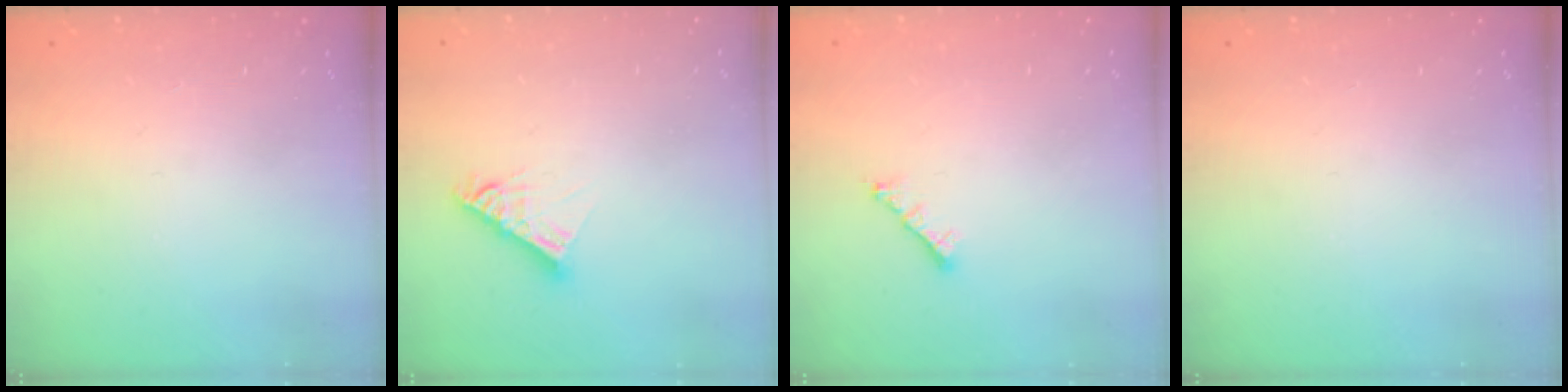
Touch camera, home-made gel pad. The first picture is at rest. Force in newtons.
{"total": 7.6, "press": 7.6, "slide": 0.5}
{"total": 1.5, "press": 1.4, "slide": 0.5}
{"total": 0.0}